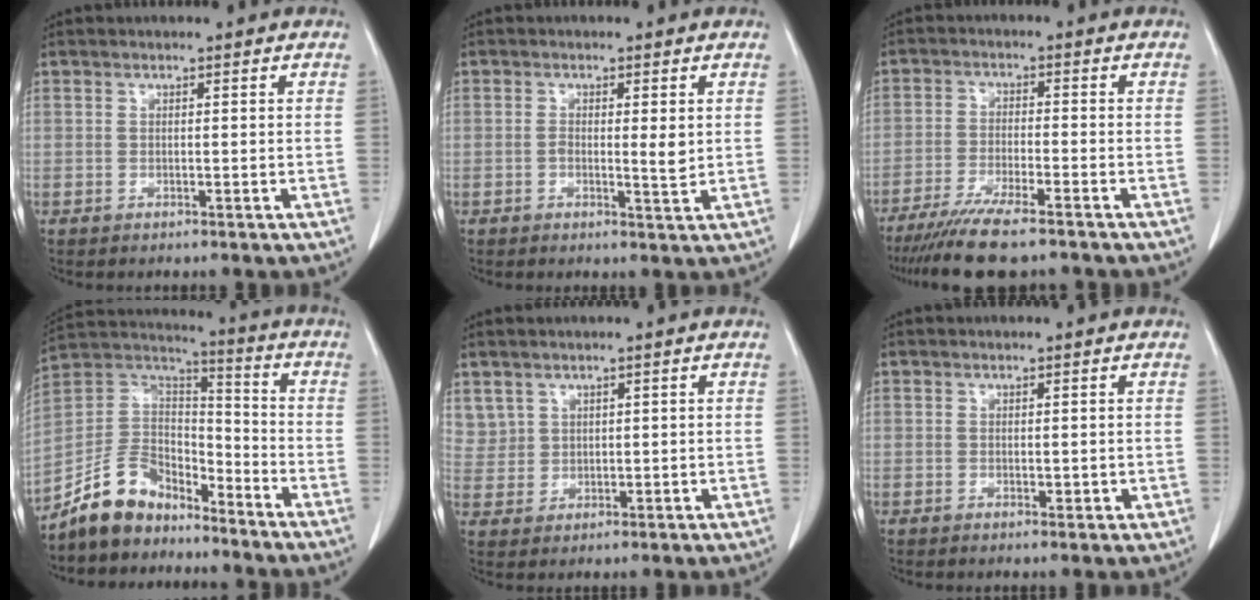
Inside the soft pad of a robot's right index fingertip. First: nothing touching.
{"total": 3.1, "force": [0.2, 0.8, 3.0], "torque": [-0.048, -0.005, 0.002]}
{"total": 10.5, "force": [-8.5, 0.8, 6.1], "torque": [-0.099, -0.027, -0.140]}
{"total": 11.0, "force": [-8.8, 5.4, 3.6], "torque": [-0.082, 0.039, -0.170]}
{"total": 4.4, "force": [2.7, 3.4, 0.4], "torque": [-0.005, 0.007, 0.062]}
{"total": 1.4, "force": [-0.1, 0.7, 1.1], "torque": [-0.013, -0.003, 0.002]}